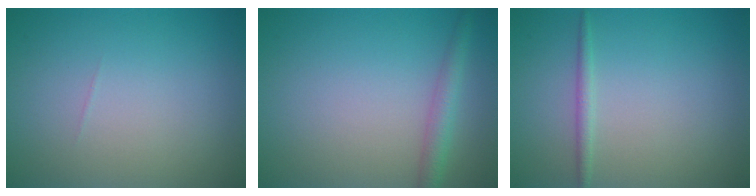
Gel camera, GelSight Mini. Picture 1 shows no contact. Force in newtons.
{"total": 2.3, "press": 2.3, "slide": 0.1}
{"total": 1.1, "press": 1.1, "slide": 0.1}